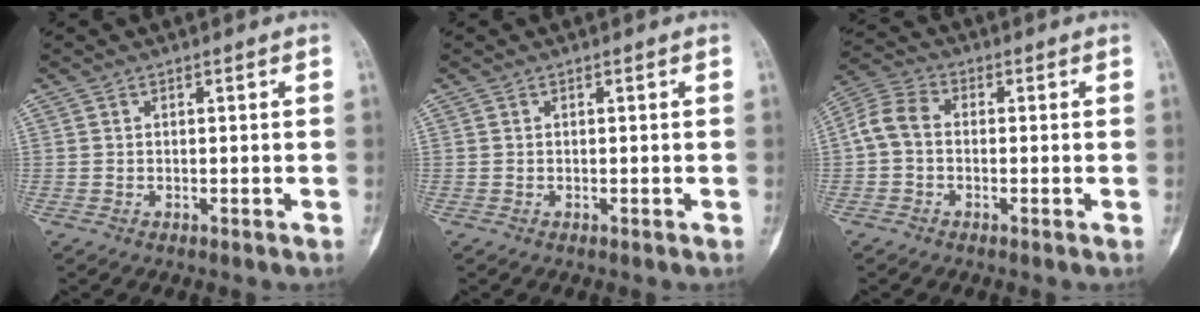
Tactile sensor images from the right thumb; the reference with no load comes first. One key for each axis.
{"total": 0.0}
{"total": 6.0, "fx": -0.4, "fy": 4.3, "fz": 4.2, "tx": -0.082, "ty": 0.019, "tz": -0.022}